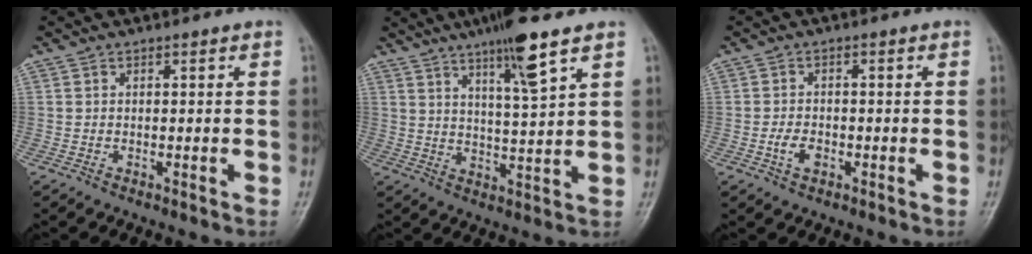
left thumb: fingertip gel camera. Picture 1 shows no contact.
{"total": 10.1, "force": [6.4, 0.8, 7.8], "torque": [-0.128, -0.034, 0.107]}
{"total": 3.2, "force": [-1.2, 2.0, 2.1], "torque": [-0.037, 0.006, -0.022]}